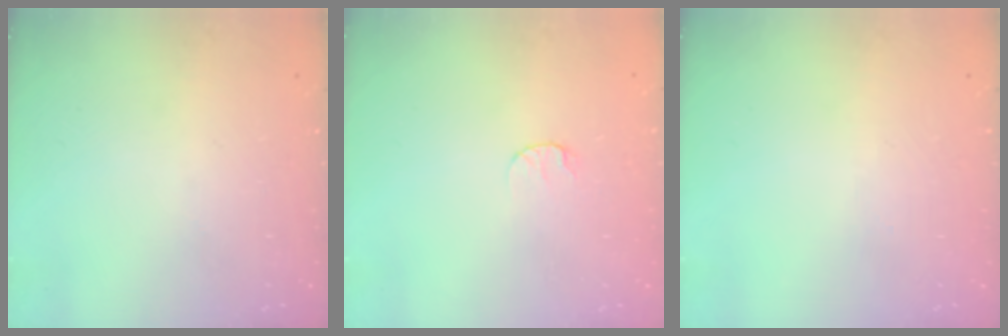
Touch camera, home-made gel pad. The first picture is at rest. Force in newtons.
{"total": 5.0, "press": 5.0, "slide": 0.5}
{"total": 0.0}